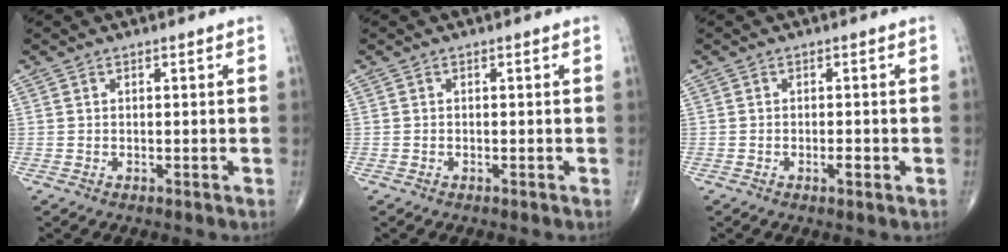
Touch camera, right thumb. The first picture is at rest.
{"total": 0.0}
{"total": 1.5, "force": [-0.6, 0.6, 1.3], "torque": [-0.020, 0.000, -0.010]}